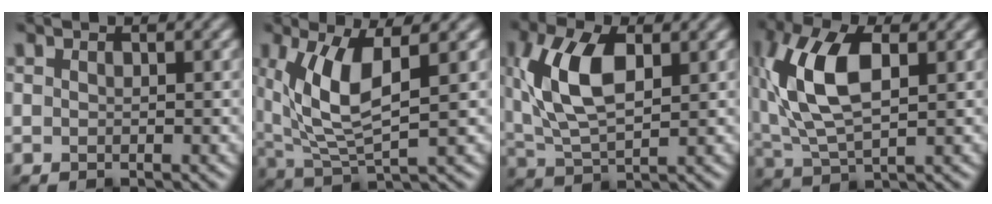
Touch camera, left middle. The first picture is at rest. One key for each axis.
{"total": 6.7, "fx": 1.9, "fy": 2.4, "fz": 6.0, "tx": -0.136, "ty": -0.008, "tz": 0.040}
{"total": 8.2, "fx": 2.1, "fy": 4.3, "fz": 6.7, "tx": -0.153, "ty": 0.012, "tz": 0.034}
{"total": 9.0, "fx": 2.0, "fy": 4.5, "fz": 7.6, "tx": -0.170, "ty": 0.016, "tz": 0.032}